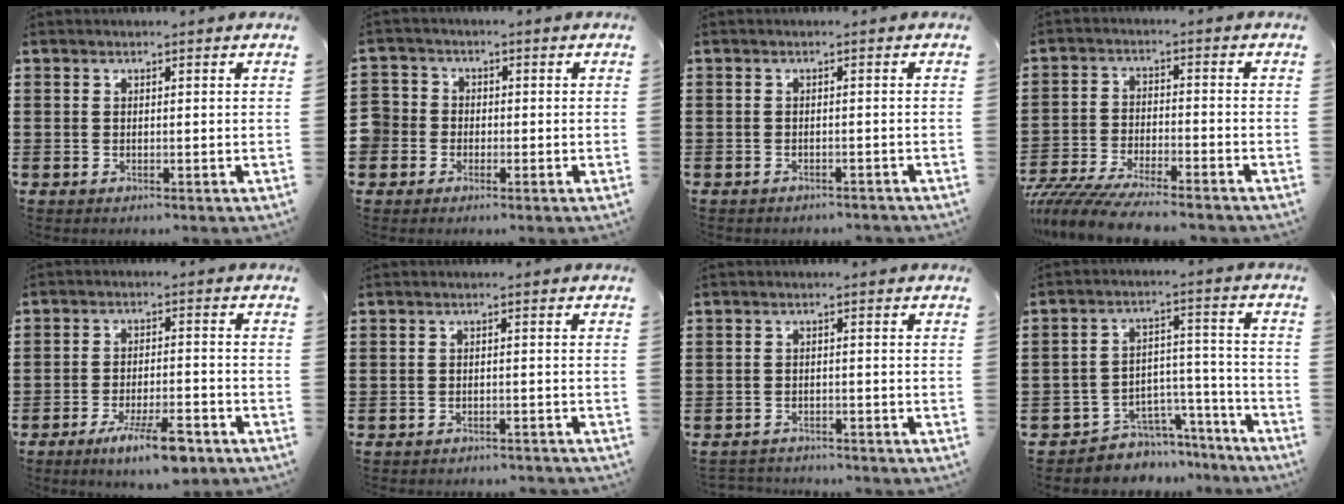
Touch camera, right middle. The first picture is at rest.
{"total": 3.7, "force": [-1.5, 3.3, 0.4], "torque": [-0.038, 0.002, -0.041]}
{"total": 0.9, "force": [-0.9, 0.1, 0.1], "torque": [-0.004, 0.000, -0.020]}
{"total": 6.9, "force": [-6.6, 0.2, 2.0], "torque": [-0.053, -0.008, -0.131]}
{"total": 7.0, "force": [-4.9, 1.5, 4.8], "torque": [-0.084, 0.000, -0.085]}
{"total": 1.5, "force": [-1.5, 0.1, 0.0], "torque": [-0.005, 0.001, -0.033]}
{"total": 1.9, "force": [-1.9, 0.2, -0.2], "torque": [-0.005, -0.002, -0.042]}
{"total": 5.9, "force": [-5.2, 2.8, 0.2], "torque": [-0.009, 0.021, -0.102]}